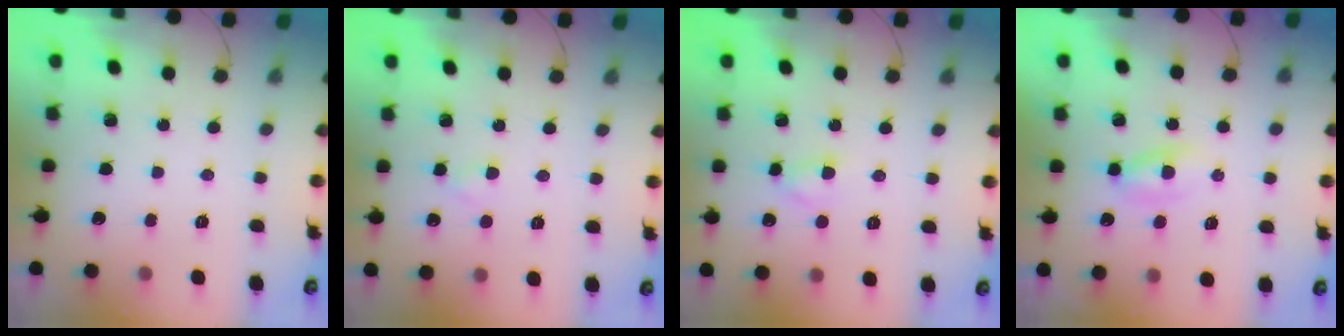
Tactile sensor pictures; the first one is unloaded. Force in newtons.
{"total": 1.6, "press": 1.4, "slide": 0.7}
{"total": 2.6, "press": 2.3, "slide": 1.2}
{"total": 2.7, "press": 2.5, "slide": 1.1}